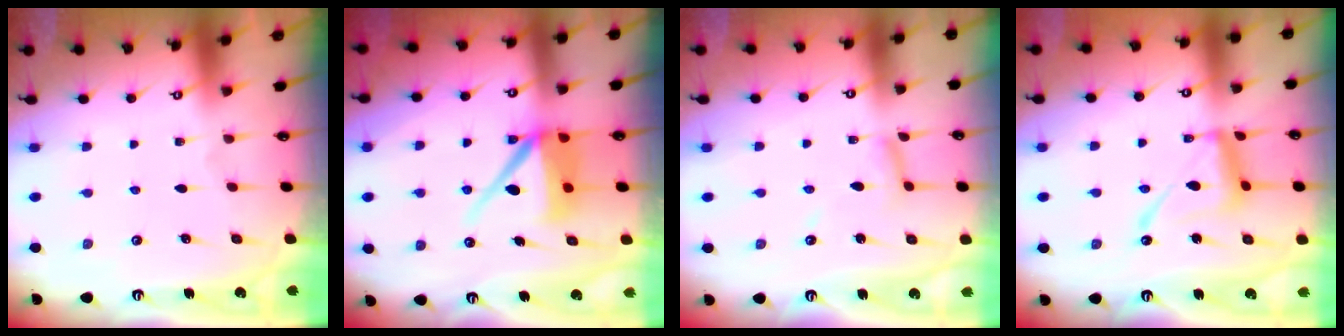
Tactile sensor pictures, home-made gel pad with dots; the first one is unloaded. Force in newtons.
{"total": 10.0, "press": 9.9, "slide": 1.3}
{"total": 6.0, "press": 6.0, "slide": 0.5}
{"total": 13.8, "press": 13.8, "slide": 1.2}